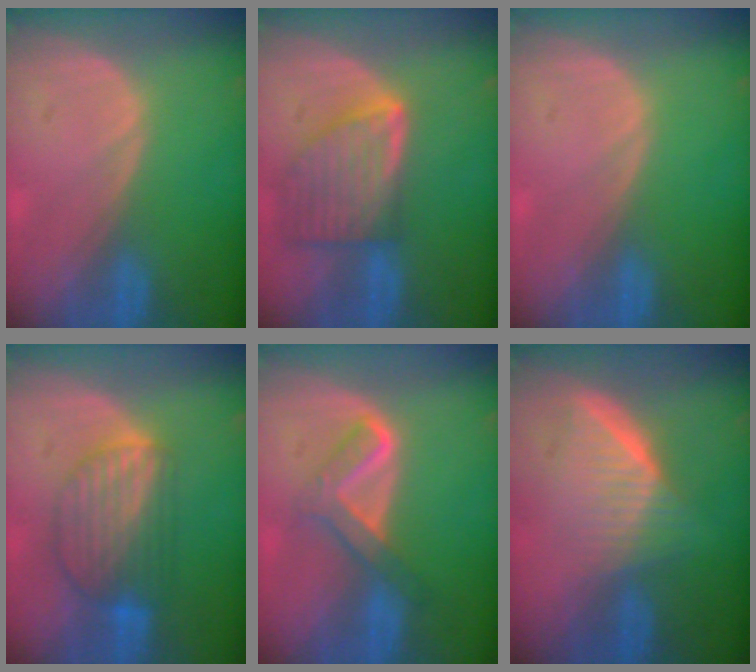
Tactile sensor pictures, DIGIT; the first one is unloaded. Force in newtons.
{"total": 8.2, "press": 7.3, "slide": 3.7}
{"total": 0.0}
{"total": 7.7, "press": 7.1, "slide": 3.0}
{"total": 5.2, "press": 5.1, "slide": 0.7}
{"total": 6.8, "press": 6.1, "slide": 3.1}